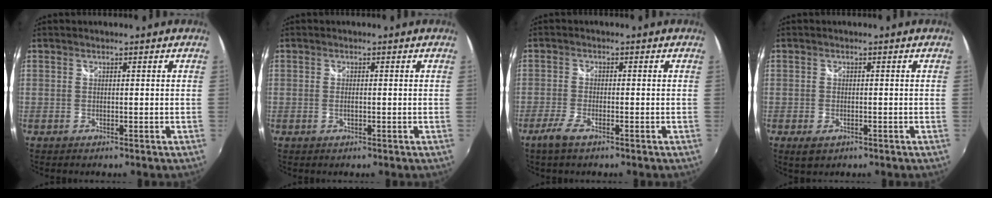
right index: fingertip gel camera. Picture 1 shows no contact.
{"total": 1.0, "force": [-0.2, 0.4, 0.9], "torque": [-0.020, -0.002, -0.005]}
{"total": 3.9, "force": [-2.7, 0.8, 2.7], "torque": [-0.070, -0.008, -0.055]}
{"total": 2.8, "force": [-1.5, 1.7, 1.7], "torque": [-0.032, -0.008, -0.023]}